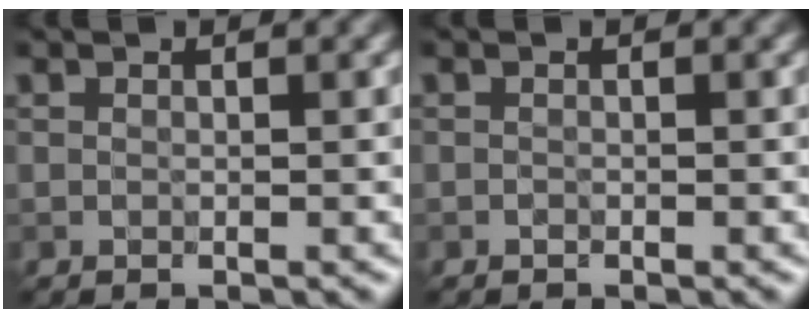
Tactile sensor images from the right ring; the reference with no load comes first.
{"total": 0.0}